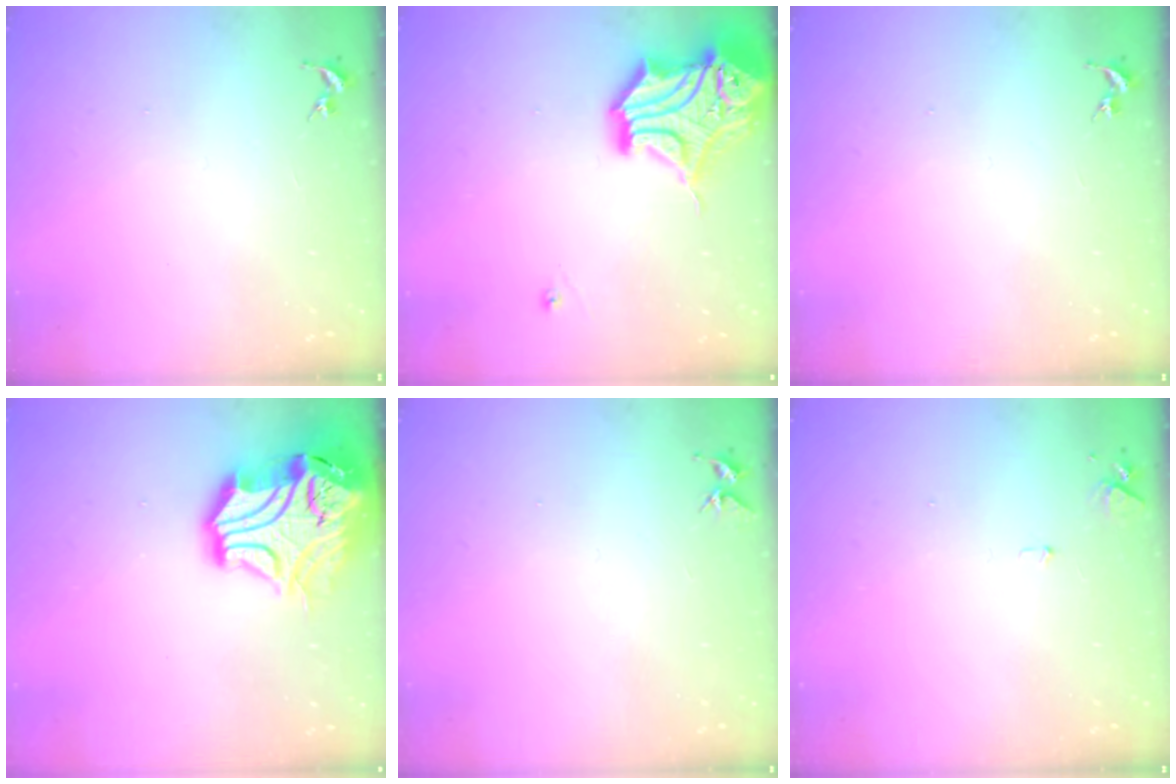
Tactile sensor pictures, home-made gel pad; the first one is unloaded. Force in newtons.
{"total": 19.9, "press": 19.7, "slide": 3.3}
{"total": 0.0}
{"total": 19.5, "press": 19.3, "slide": 2.9}
{"total": 5.0, "press": 4.9, "slide": 0.5}
{"total": 5.6, "press": 5.5, "slide": 0.8}